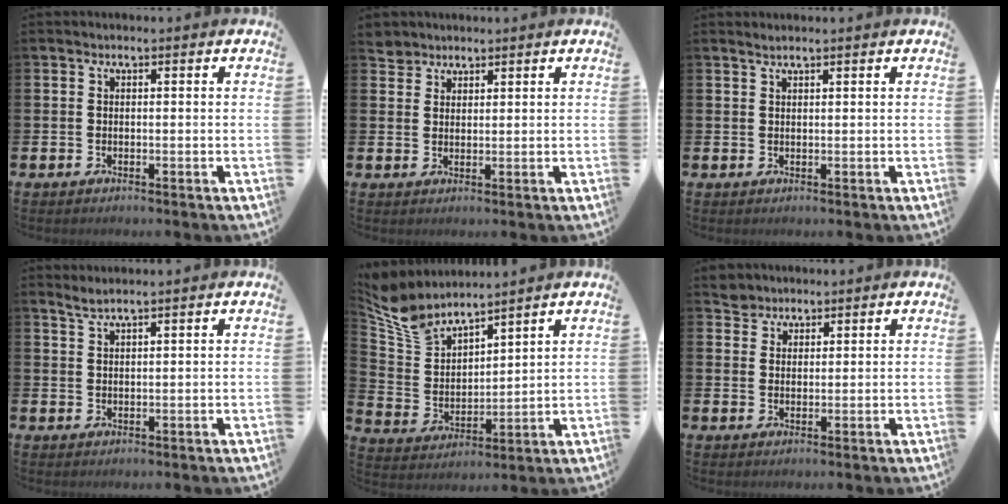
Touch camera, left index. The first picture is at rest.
{"total": 2.9, "force": [2.6, 1.0, -0.4], "torque": [0.008, -0.007, 0.050]}
{"total": 1.0, "force": [1.0, 0.0, 0.3], "torque": [-0.007, -0.001, 0.018]}
{"total": 2.0, "force": [1.9, -0.1, 0.5], "torque": [-0.020, 0.002, 0.037]}
{"total": 7.5, "force": [6.9, 2.2, 2.0], "torque": [-0.080, -0.033, 0.125]}
{"total": 3.4, "force": [3.2, 1.1, -0.6], "torque": [0.007, -0.009, 0.060]}